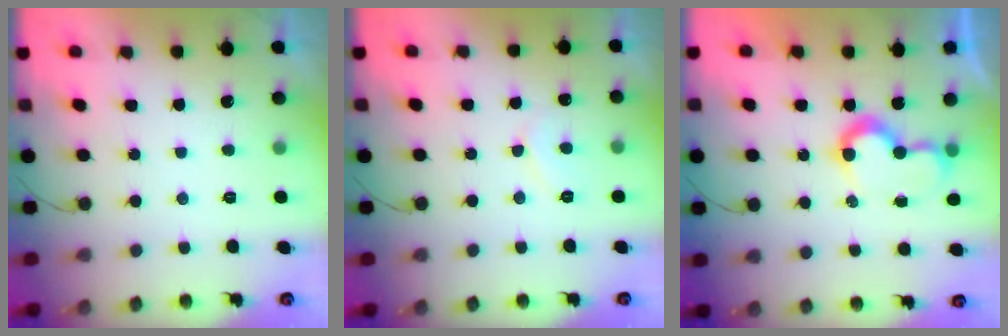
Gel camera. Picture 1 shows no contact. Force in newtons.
{"total": 5.6, "press": 5.6, "slide": 0.6}
{"total": 8.7, "press": 8.6, "slide": 0.1}